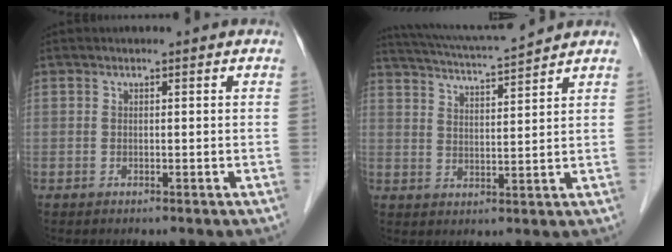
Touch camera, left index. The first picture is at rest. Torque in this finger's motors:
{"motor_torque": [0.81, -1.33, 0.21, 0.07]}